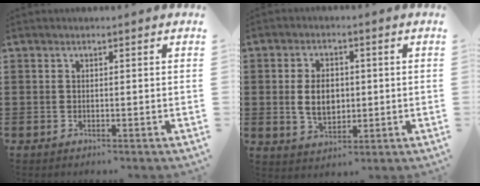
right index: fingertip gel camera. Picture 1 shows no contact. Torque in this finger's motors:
{"motor_torque": [2.14, 0.00, 0.77, 0.18]}